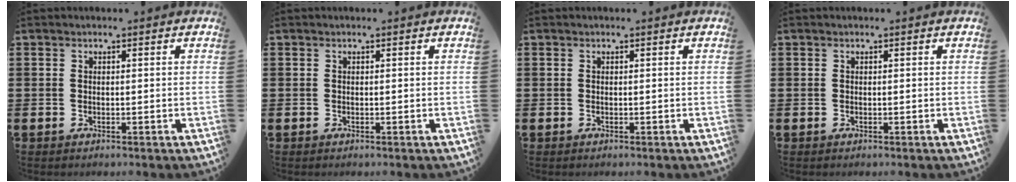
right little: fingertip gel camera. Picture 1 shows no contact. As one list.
[{"total": 0.0}, {"total": 0.0}, {"total": 0.0}]